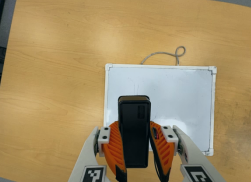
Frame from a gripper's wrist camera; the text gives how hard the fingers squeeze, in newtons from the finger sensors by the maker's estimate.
{"total": 8.1, "left": 6.3, "right": 9.9}